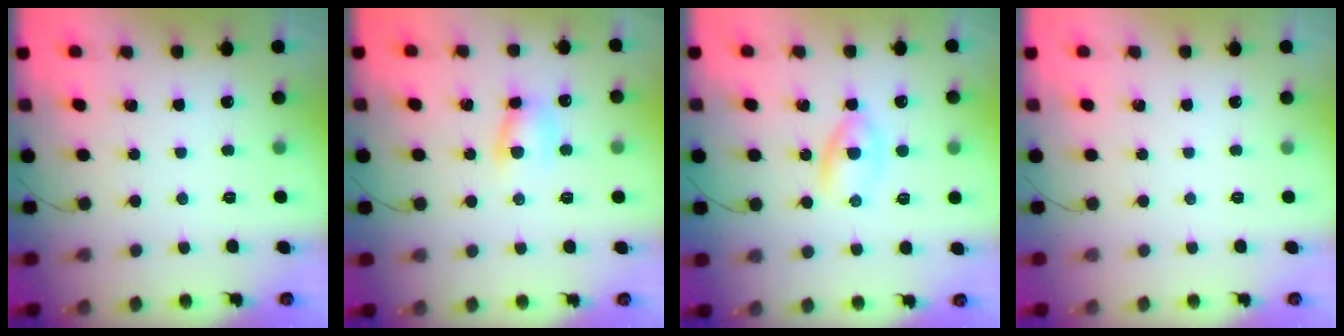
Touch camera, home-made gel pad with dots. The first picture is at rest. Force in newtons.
{"total": 6.9, "press": 6.9, "slide": 0.2}
{"total": 2.7, "press": 2.5, "slide": 1.1}
{"total": 0.0}